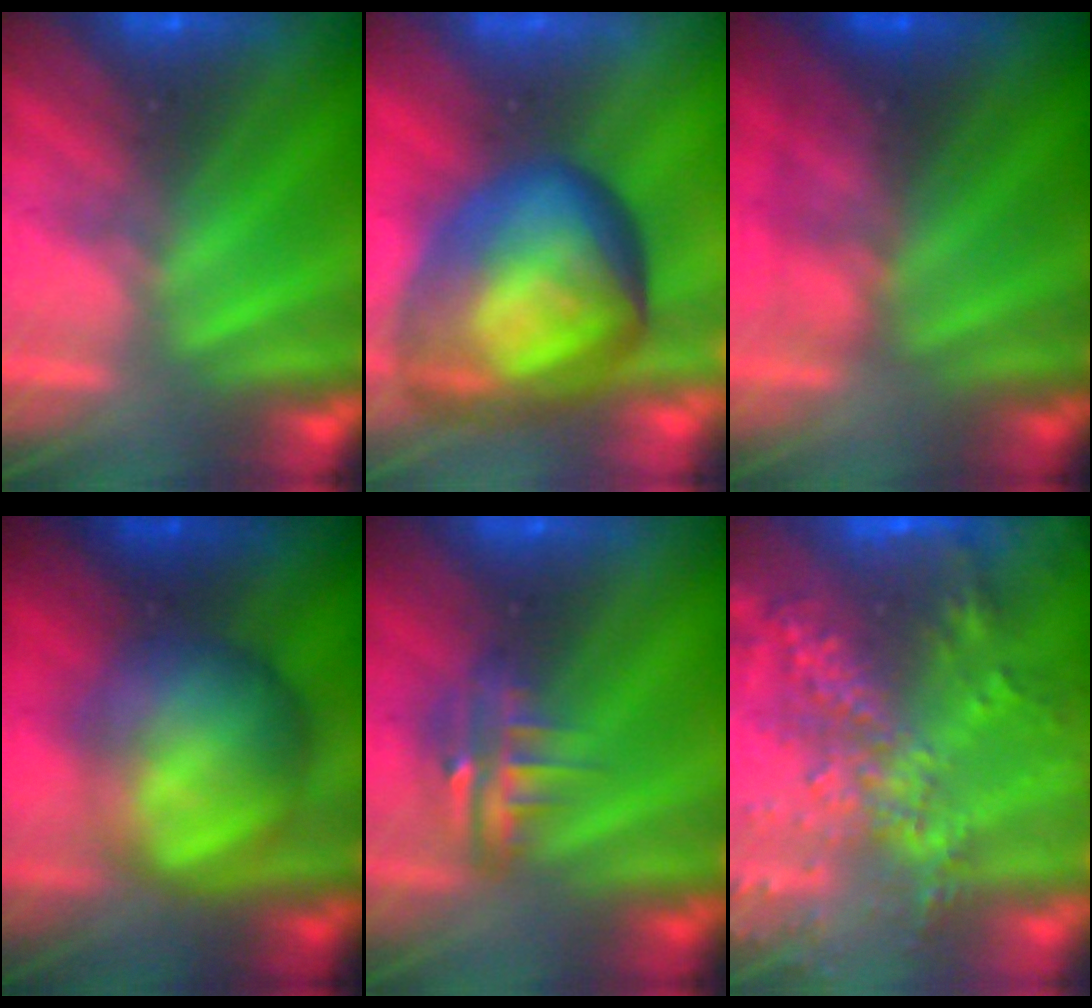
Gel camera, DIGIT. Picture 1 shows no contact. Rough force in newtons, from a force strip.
{"total": 7.5}
{"total": 3.2}
{"total": 9.4}
{"total": 3.8}
{"total": 6.1}